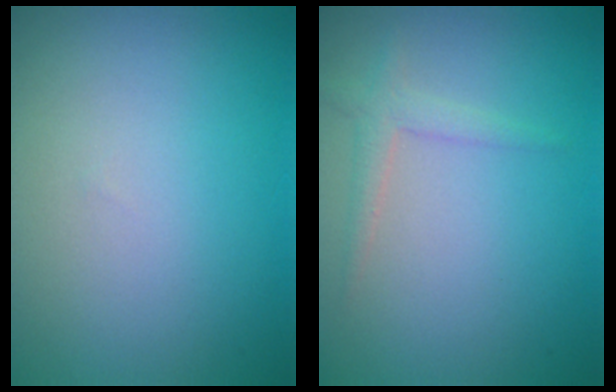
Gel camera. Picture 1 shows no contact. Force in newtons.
{"total": 1.6, "press": 1.6, "slide": 0.1}